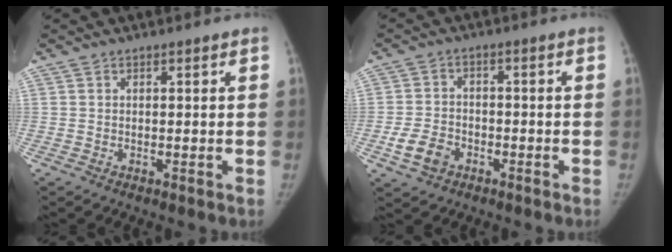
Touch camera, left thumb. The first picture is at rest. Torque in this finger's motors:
{"motor_torque": [-0.09, 0.12, -0.06, -0.01, 0.00]}